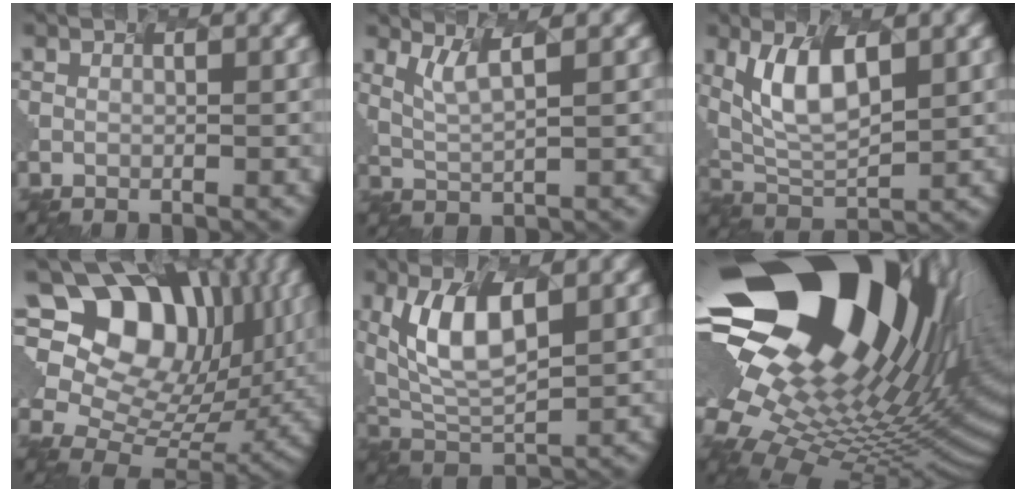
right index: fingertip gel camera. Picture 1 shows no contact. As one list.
[{"total": 2.1, "force": [1.2, 0.0, 1.7], "torque": [-0.053, -0.005, 0.044]}, {"total": 5.4, "force": [1.4, 2.4, 4.6], "torque": [-0.112, -0.005, 0.041]}, {"total": 12.1, "force": [4.5, 8.7, 7.1], "torque": [-0.133, 0.020, 0.087]}, {"total": 6.1, "force": [1.5, 2.8, 5.3], "torque": [-0.126, -0.002, 0.040]}, {"total": 20.6, "force": [5.9, 12.0, 15.8], "torque": [-0.268, -0.014, 0.127]}]